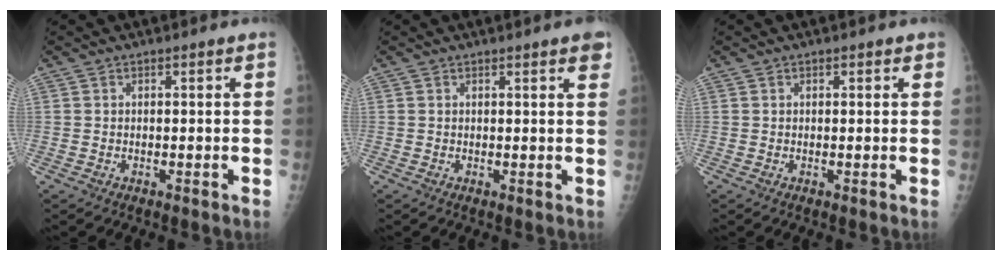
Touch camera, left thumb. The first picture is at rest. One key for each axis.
{"total": 2.6, "fx": 1.6, "fy": 0.4, "fz": 2.1, "tx": -0.021, "ty": -0.002, "tz": 0.015}
{"total": 1.1, "fx": 0.6, "fy": 0.6, "fz": 0.8, "tx": -0.005, "ty": 0.000, "tz": 0.005}